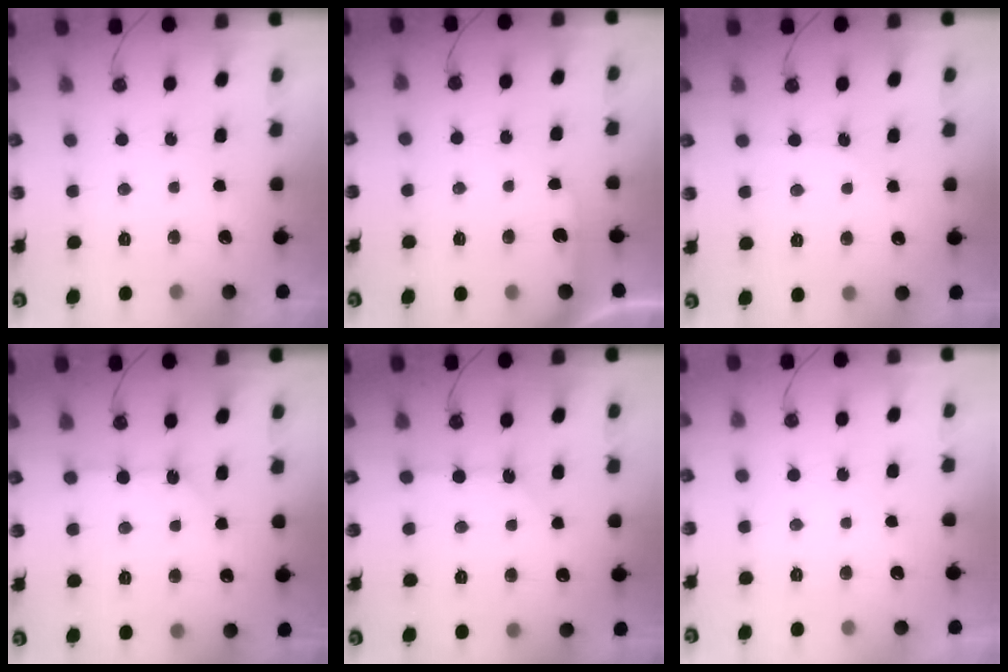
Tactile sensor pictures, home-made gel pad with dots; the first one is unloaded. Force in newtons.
{"total": 4.5, "press": 4.4, "slide": 0.6}
{"total": 2.4, "press": 2.4, "slide": 0.4}
{"total": 4.6, "press": 4.6, "slide": 0.5}
{"total": 3.5, "press": 3.4, "slide": 0.6}
{"total": 0.0}